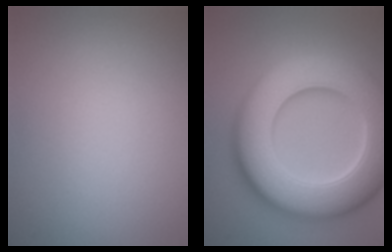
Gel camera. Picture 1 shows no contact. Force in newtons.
{"total": 13.0, "press": 13.0, "slide": 0.5}